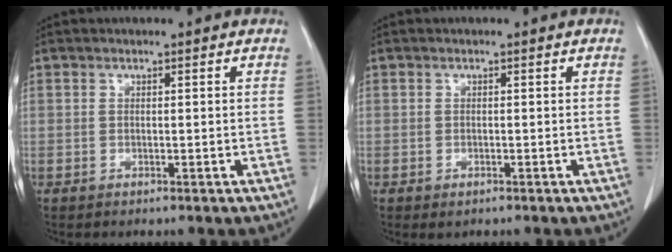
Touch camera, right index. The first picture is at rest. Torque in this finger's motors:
{"motor_torque": [0.10, -0.07, 0.03, 0.01]}